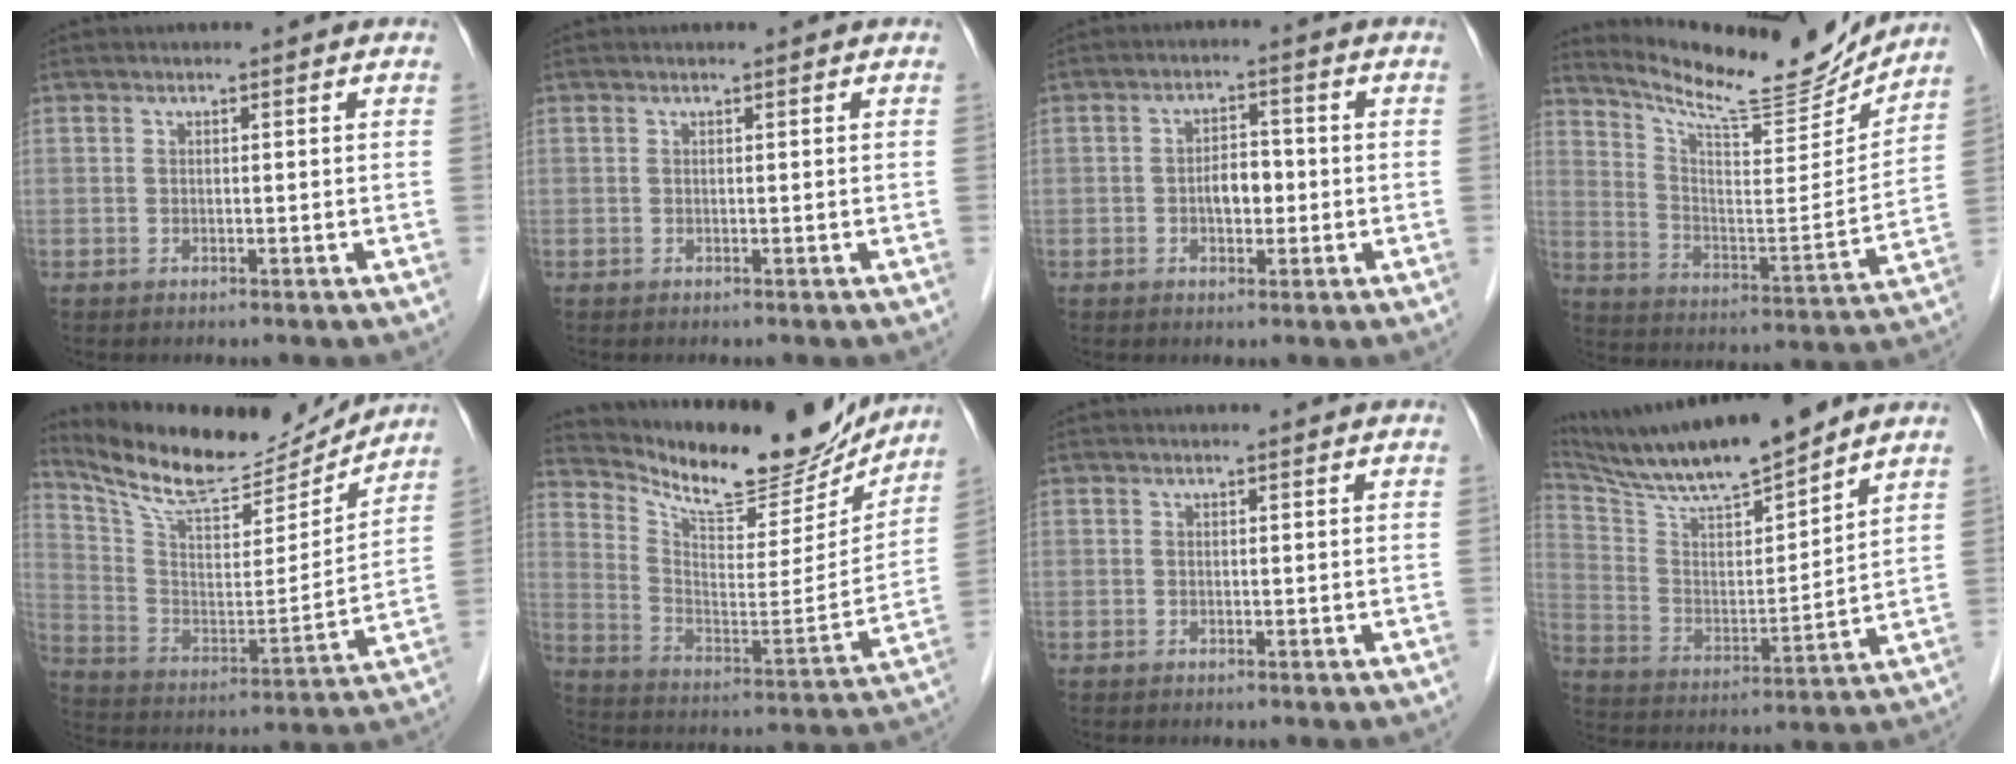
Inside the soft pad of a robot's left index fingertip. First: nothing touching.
{"total": 0.0}
{"total": 3.7, "force": [-0.7, 2.1, 3.0], "torque": [-0.052, 0.009, -0.011]}
{"total": 17.8, "force": [16.8, 1.8, 5.8], "torque": [-0.111, -0.044, 0.255]}
{"total": 17.3, "force": [16.2, 3.3, 5.3], "torque": [-0.106, -0.019, 0.266]}
{"total": 20.1, "force": [18.4, 4.6, 6.8], "torque": [-0.126, -0.032, 0.279]}
{"total": 0.0}
{"total": 16.1, "force": [14.4, 0.9, 7.2], "torque": [-0.143, 0.003, 0.262]}